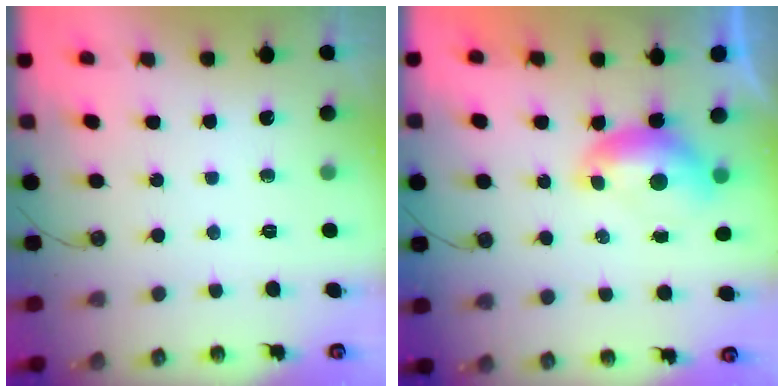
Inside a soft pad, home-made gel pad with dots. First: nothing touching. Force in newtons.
{"total": 0.6, "press": 0.4, "slide": 0.4}